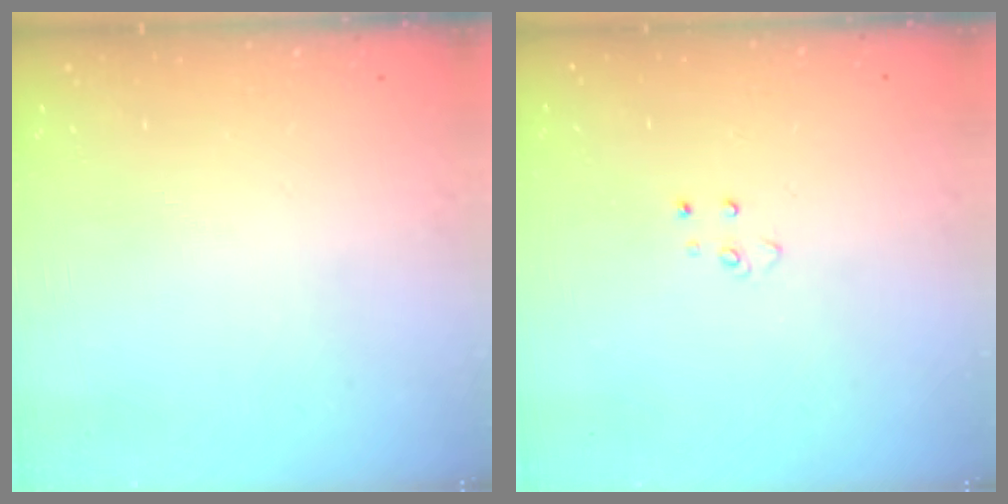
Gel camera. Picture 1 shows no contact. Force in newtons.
{"total": 3.9, "press": 3.9, "slide": 0.3}